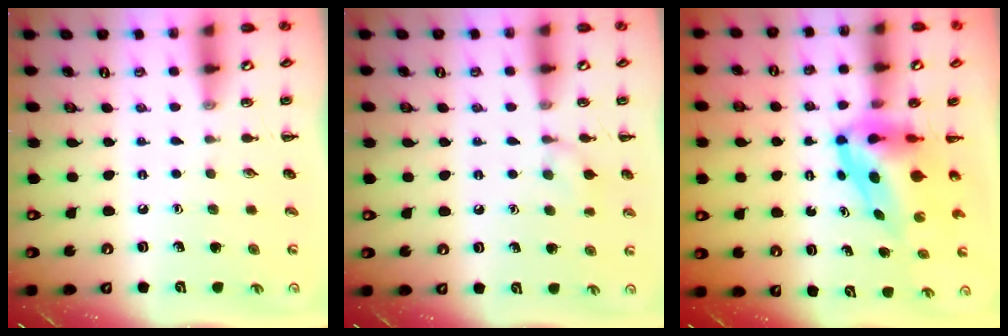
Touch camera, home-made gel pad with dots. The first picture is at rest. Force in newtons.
{"total": 8.2, "press": 7.9, "slide": 2.1}
{"total": 6.9, "press": 6.7, "slide": 1.7}